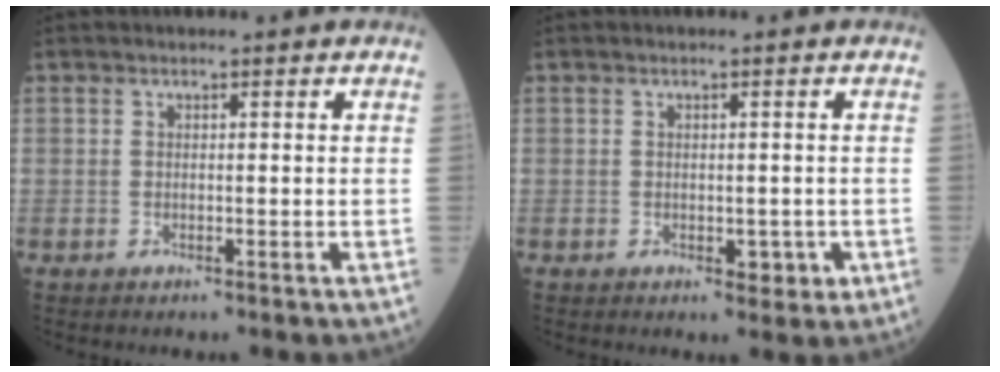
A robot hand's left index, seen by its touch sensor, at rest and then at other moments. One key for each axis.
{"total": 2.4, "fx": -0.8, "fy": 1.5, "fz": 1.8, "tx": -0.017, "ty": 0.002, "tz": -0.005}